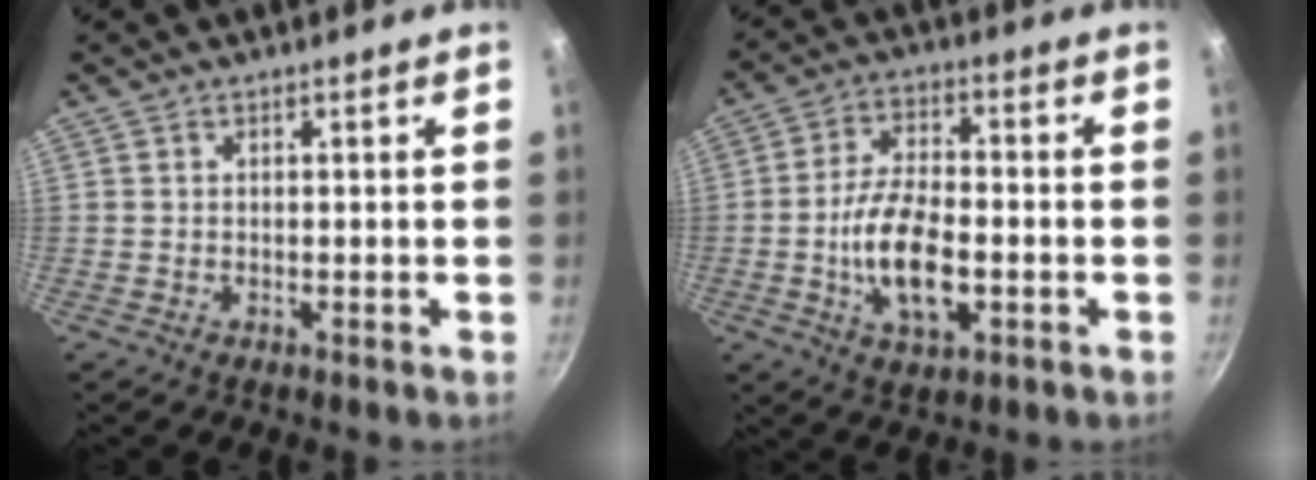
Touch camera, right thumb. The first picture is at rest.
{"total": 12.3, "force": [-2.8, 6.0, 10.4], "torque": [-0.188, 0.019, -0.051]}